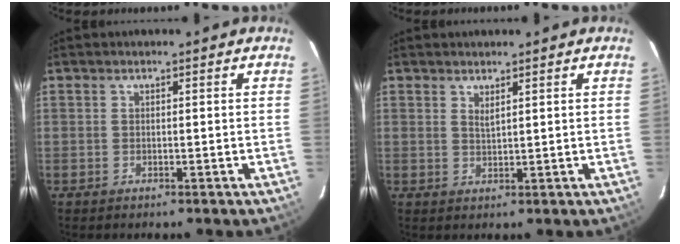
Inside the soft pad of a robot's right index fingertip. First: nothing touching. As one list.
[{"total": 1.5, "force": [1.1, 0.2, 1.0], "torque": [-0.018, -0.002, 0.019]}]